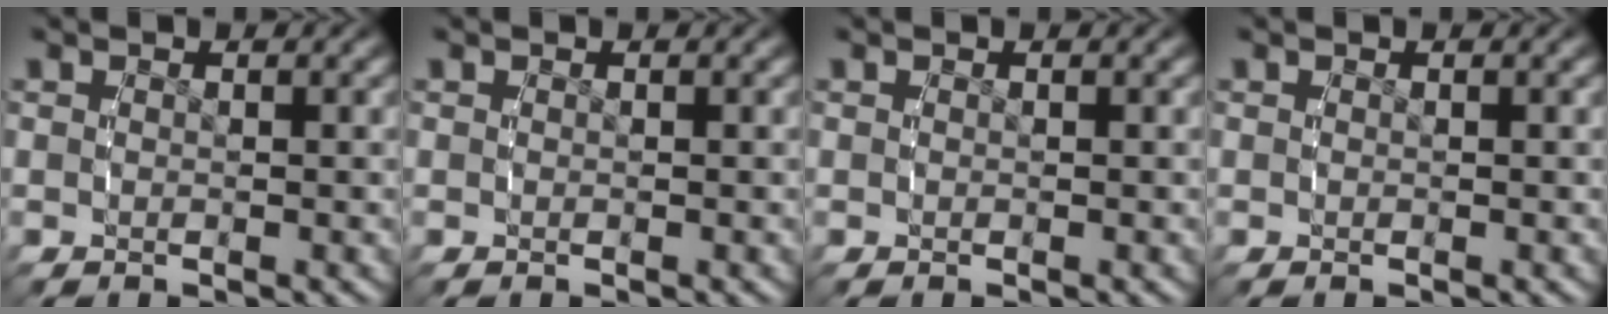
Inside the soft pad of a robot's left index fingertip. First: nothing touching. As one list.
[{"total": 0.0}, {"total": 0.0}, {"total": 0.0}]